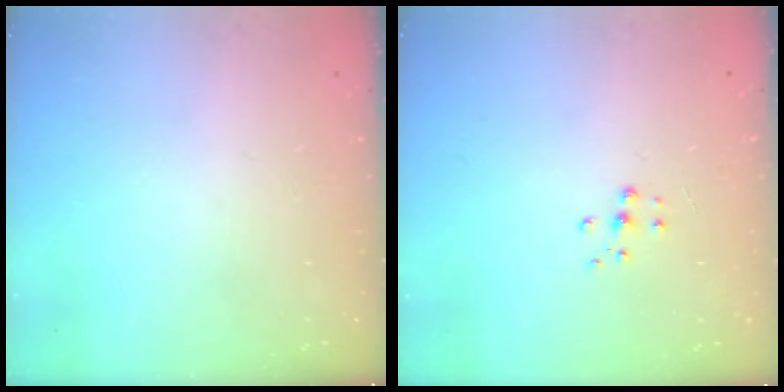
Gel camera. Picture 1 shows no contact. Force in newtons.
{"total": 5.6, "press": 5.6, "slide": 0.5}